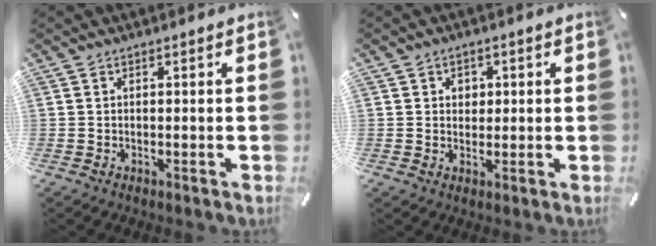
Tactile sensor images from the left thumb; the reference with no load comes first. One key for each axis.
{"total": 2.8, "fx": 0.6, "fy": 2.5, "fz": 0.9, "tx": -0.006, "ty": -0.001, "tz": 0.004}